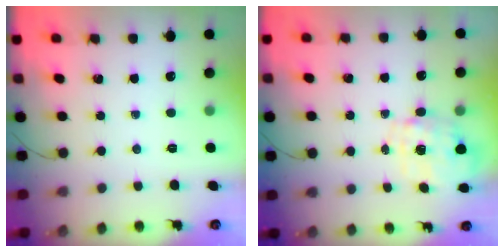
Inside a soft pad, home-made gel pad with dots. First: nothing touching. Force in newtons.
{"total": 2.8, "press": 2.7, "slide": 0.9}